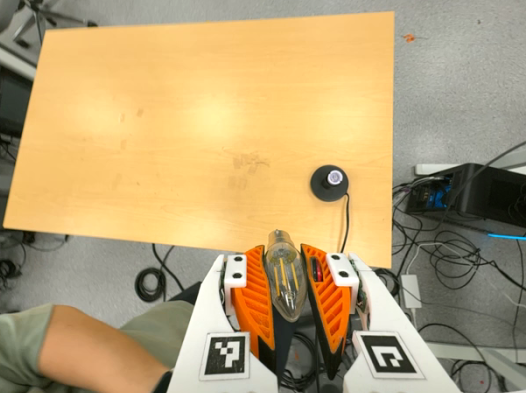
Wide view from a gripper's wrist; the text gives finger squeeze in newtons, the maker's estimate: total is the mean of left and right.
{"total": 21.2, "left": 22.9, "right": 19.4}